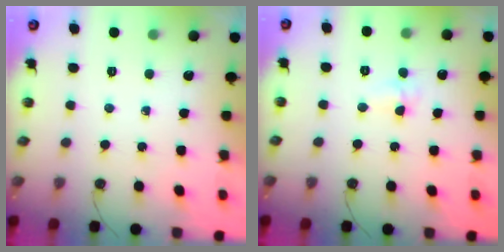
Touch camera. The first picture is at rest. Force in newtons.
{"total": 3.6, "press": 3.5, "slide": 0.8}